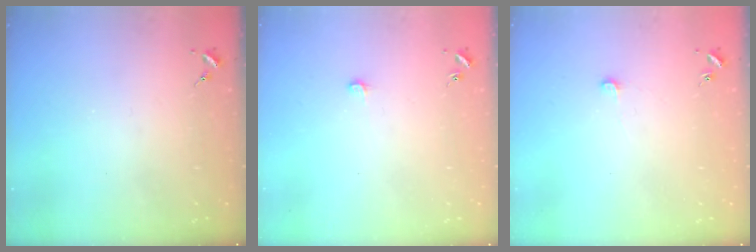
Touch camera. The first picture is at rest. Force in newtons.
{"total": 4.4, "press": 4.3, "slide": 0.4}
{"total": 3.5, "press": 3.5, "slide": 0.3}